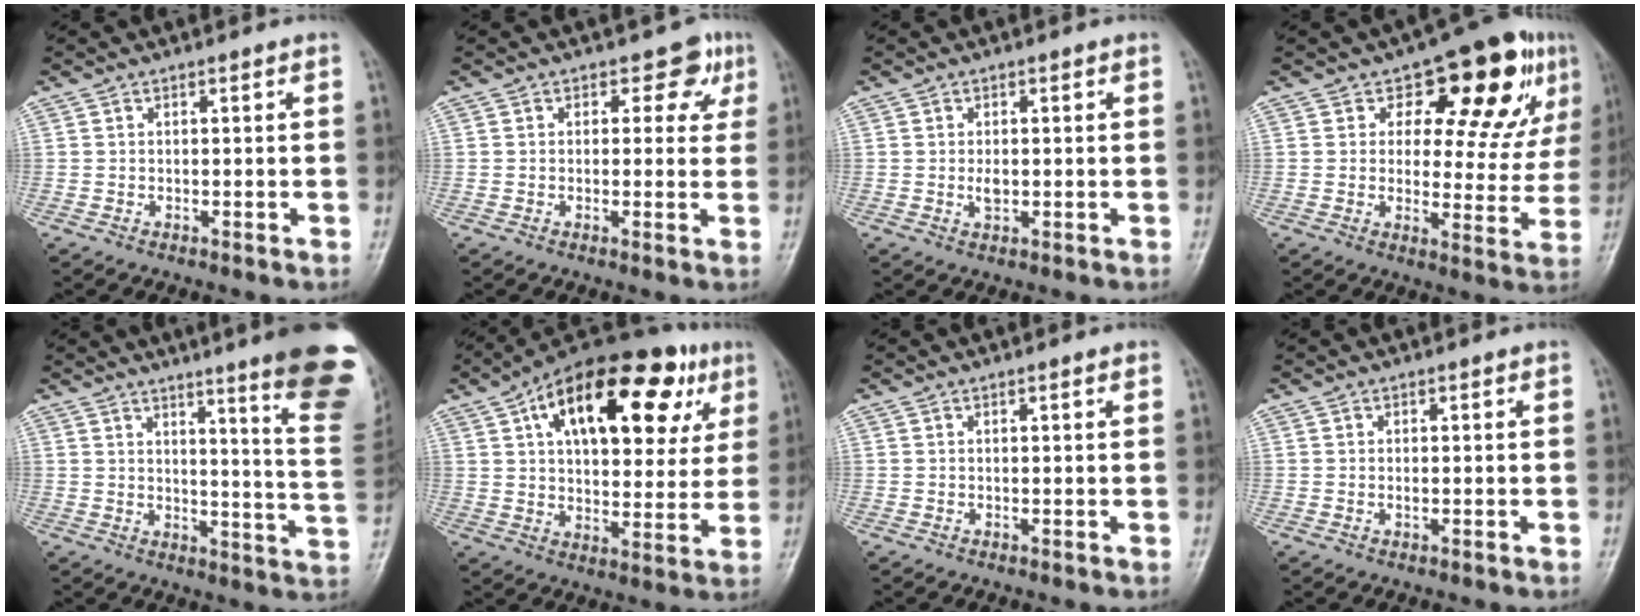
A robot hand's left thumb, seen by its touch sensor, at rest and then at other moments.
{"total": 4.6, "force": [2.0, 3.4, 2.3], "torque": [0.013, -0.002, 0.016]}
{"total": 1.9, "force": [0.0, 1.2, 1.5], "torque": [-0.024, -0.002, 0.000]}
{"total": 16.9, "force": [7.9, 8.7, 12.2], "torque": [-0.095, -0.021, 0.102]}
{"total": 19.8, "force": [12.9, 1.6, 15.0], "torque": [-0.164, -0.085, 0.150]}
{"total": 27.2, "force": [11.1, 13.3, 21.0], "torque": [-0.277, 0.019, 0.165]}
{"total": 0.6, "force": [0.3, 0.0, 0.5], "torque": [-0.009, 0.001, 0.003]}
{"total": 0.6, "force": [0.0, 0.4, 0.5], "torque": [-0.009, -0.001, 0.000]}